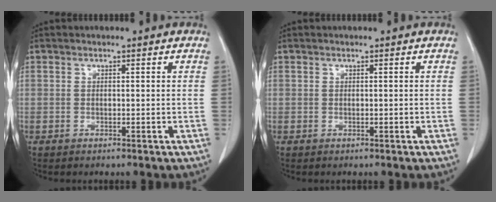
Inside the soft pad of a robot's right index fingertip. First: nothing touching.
{"total": 0.0}